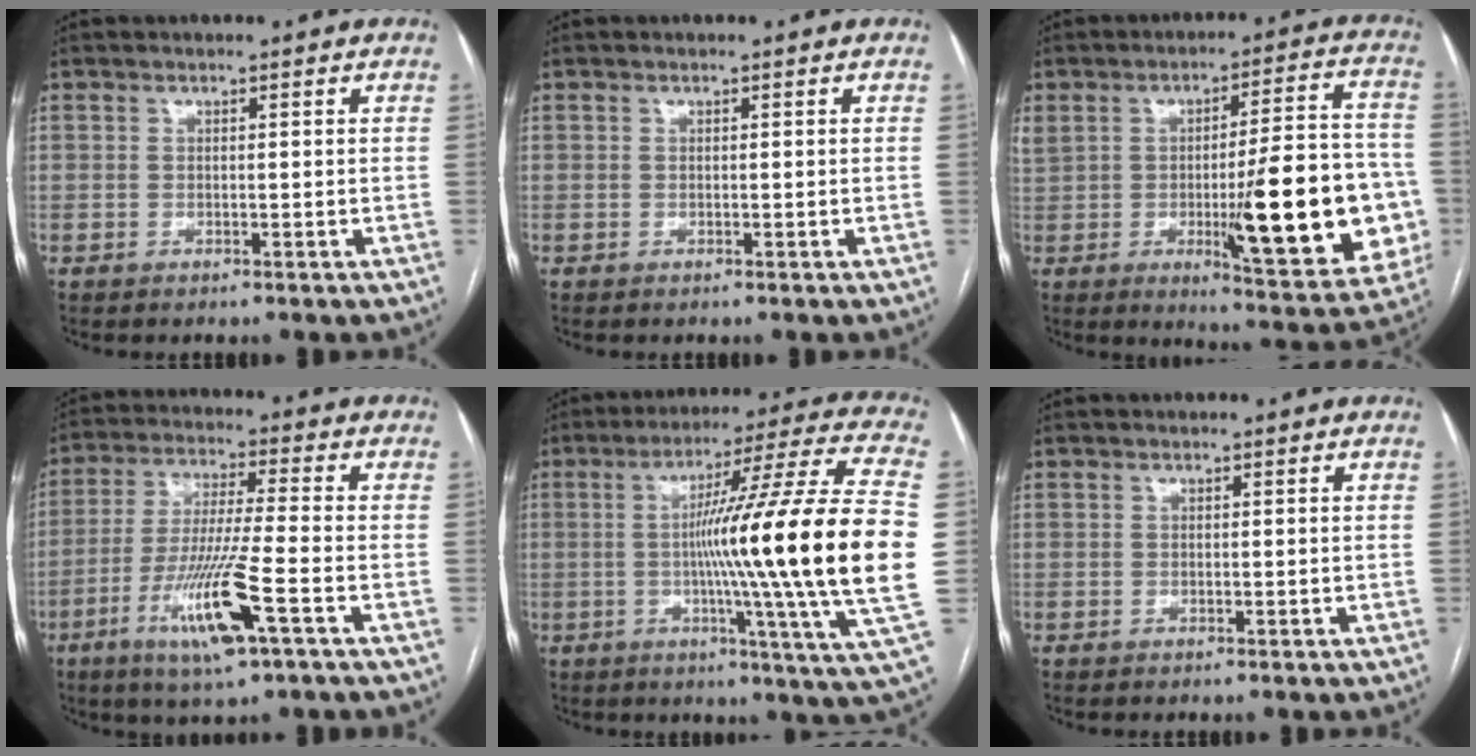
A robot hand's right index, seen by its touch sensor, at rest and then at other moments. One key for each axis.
{"total": 0.0}
{"total": 24.0, "fx": -3.2, "fy": 6.3, "fz": 23.0, "tx": -0.301, "ty": 0.017, "tz": -0.020}
{"total": 12.6, "fx": -5.4, "fy": 0.1, "fz": 11.4, "tx": -0.231, "ty": -0.021, "tz": -0.096}
{"total": 26.2, "fx": -1.1, "fy": -1.8, "fz": 26.1, "tx": -0.334, "ty": -0.005, "tz": -0.035}
{"total": 0.0}